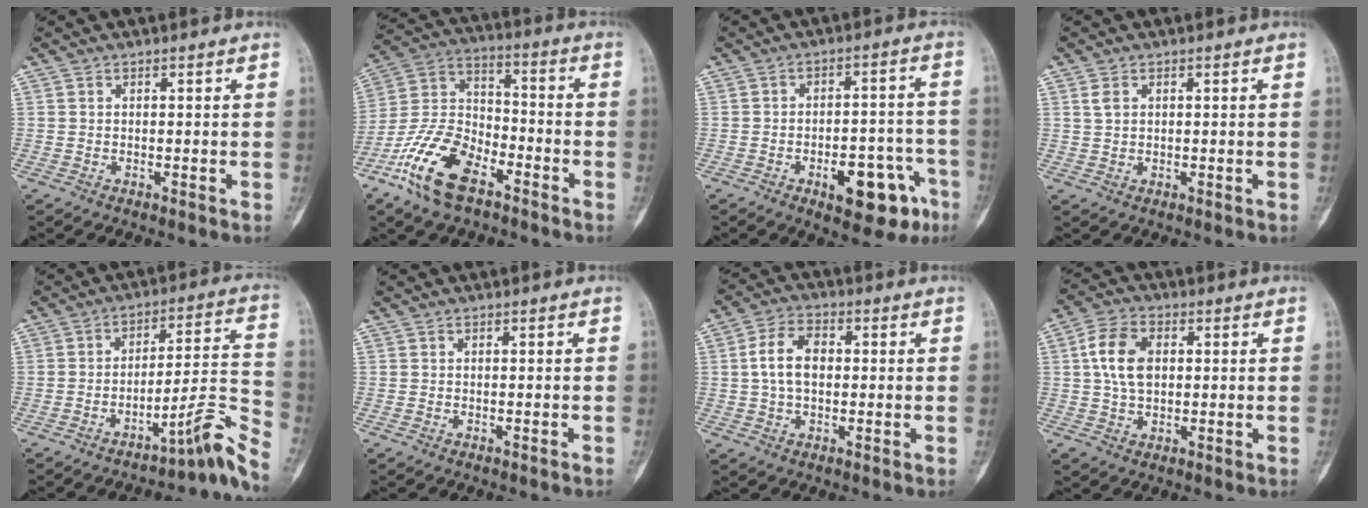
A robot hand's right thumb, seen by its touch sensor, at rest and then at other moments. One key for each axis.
{"total": 15.8, "fx": -9.2, "fy": 7.9, "fz": 10.1, "tx": -0.197, "ty": 0.052, "tz": -0.185}
{"total": 12.9, "fx": -6.1, "fy": 5.9, "fz": 9.7, "tx": -0.100, "ty": 0.044, "tz": -0.075}
{"total": 2.2, "fx": 0.9, "fy": 1.5, "fz": 1.4, "tx": -0.022, "ty": 0.002, "tz": 0.020}
{"total": 13.0, "fx": -8.8, "fy": 1.6, "fz": 9.5, "tx": -0.112, "ty": 0.103, "tz": -0.127}
{"total": 0.0}
{"total": 7.9, "fx": 0.6, "fy": 5.1, "fz": 5.9, "tx": -0.100, "ty": 0.017, "tz": 0.006}
{"total": 8.2, "fx": 1.2, "fy": 5.4, "fz": 6.1, "tx": -0.112, "ty": 0.010, "tz": 0.019}